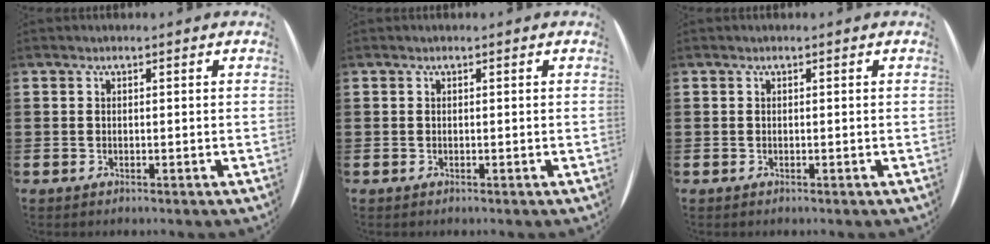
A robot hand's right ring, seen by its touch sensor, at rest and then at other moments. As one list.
[{"total": 0.0}, {"total": 0.0}]